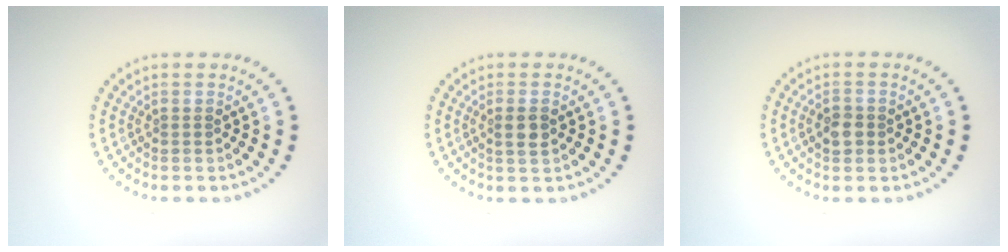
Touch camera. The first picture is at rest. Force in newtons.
{"total": 1.7, "press": 1.5, "slide": 0.7}
{"total": 1.7, "press": 1.6, "slide": 0.3}